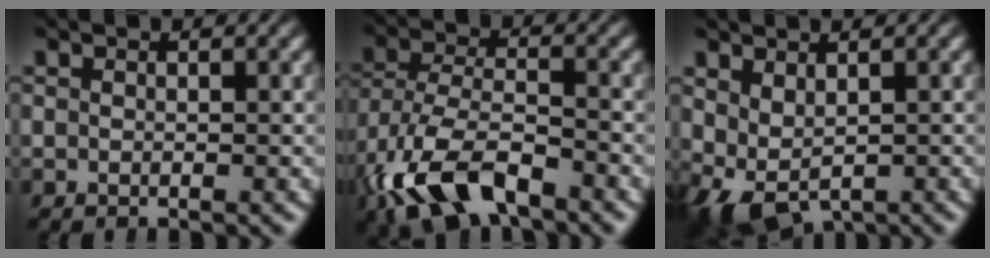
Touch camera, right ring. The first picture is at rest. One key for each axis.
{"total": 7.7, "fx": -3.3, "fy": 4.8, "fz": 5.1, "tx": -0.123, "ty": -0.048, "tz": -0.031}
{"total": 6.2, "fx": -2.9, "fy": 4.7, "fz": 2.8, "tx": -0.094, "ty": -0.046, "tz": -0.022}